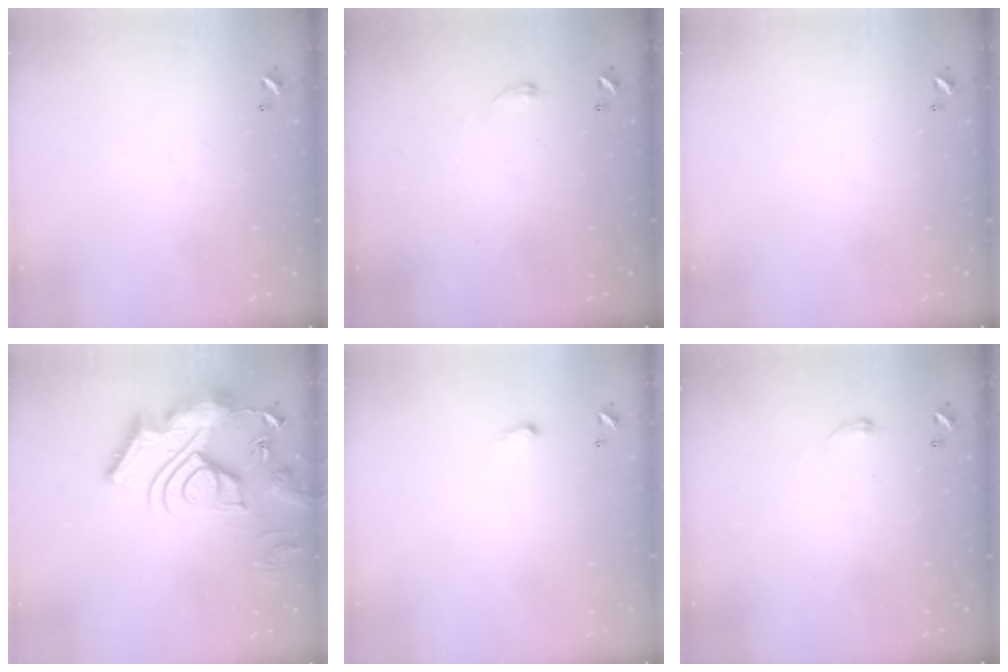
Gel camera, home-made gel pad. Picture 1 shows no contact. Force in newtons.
{"total": 2.8, "press": 2.7, "slide": 0.5}
{"total": 0.0}
{"total": 18.5, "press": 18.4, "slide": 1.9}
{"total": 1.3, "press": 1.3, "slide": 0.2}
{"total": 2.8, "press": 2.7, "slide": 0.5}